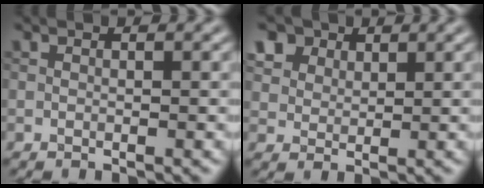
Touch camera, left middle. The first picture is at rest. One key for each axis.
{"total": 6.2, "fx": 3.9, "fy": 4.1, "fz": 2.6, "tx": -0.084, "ty": 0.005, "tz": 0.075}